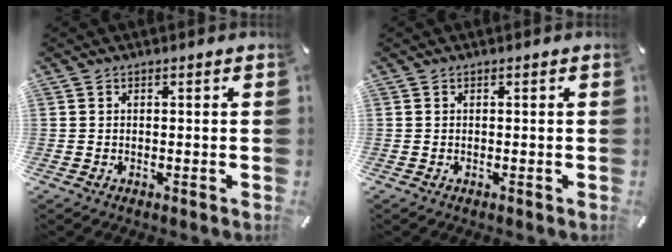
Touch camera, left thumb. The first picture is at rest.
{"total": 0.0}